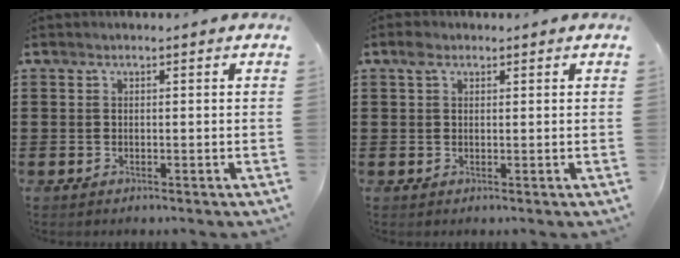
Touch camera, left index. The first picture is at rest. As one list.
[{"total": 1.7, "force": [0.9, 1.1, 0.9], "torque": [-0.021, 0.007, 0.017]}]